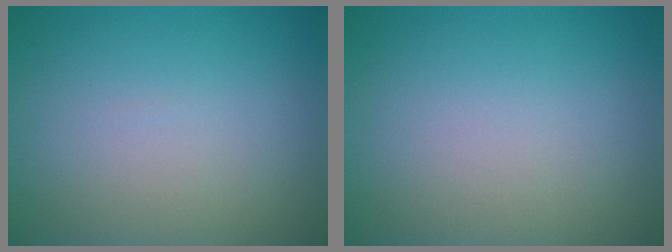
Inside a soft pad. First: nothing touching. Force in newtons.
{"total": 0.0}